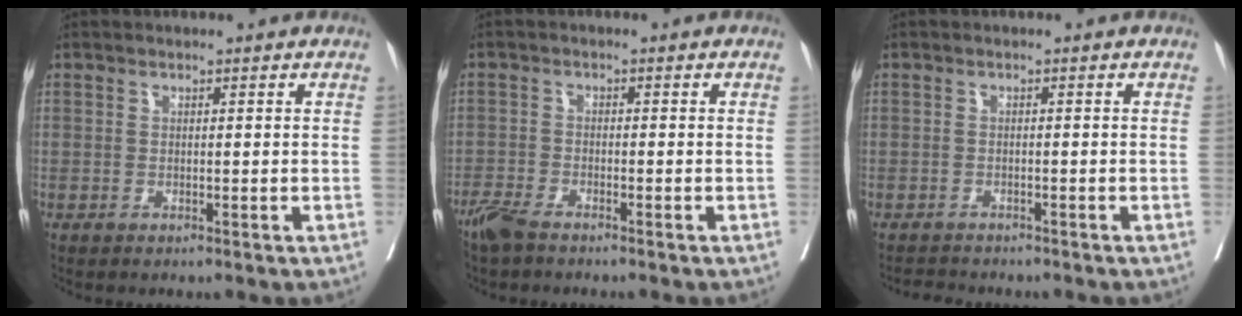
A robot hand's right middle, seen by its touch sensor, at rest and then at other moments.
{"total": 3.4, "force": [-2.9, 0.6, 1.7], "torque": [-0.037, -0.007, -0.058]}
{"total": 2.6, "force": [-2.5, 0.6, 0.3], "torque": [-0.006, -0.009, -0.039]}